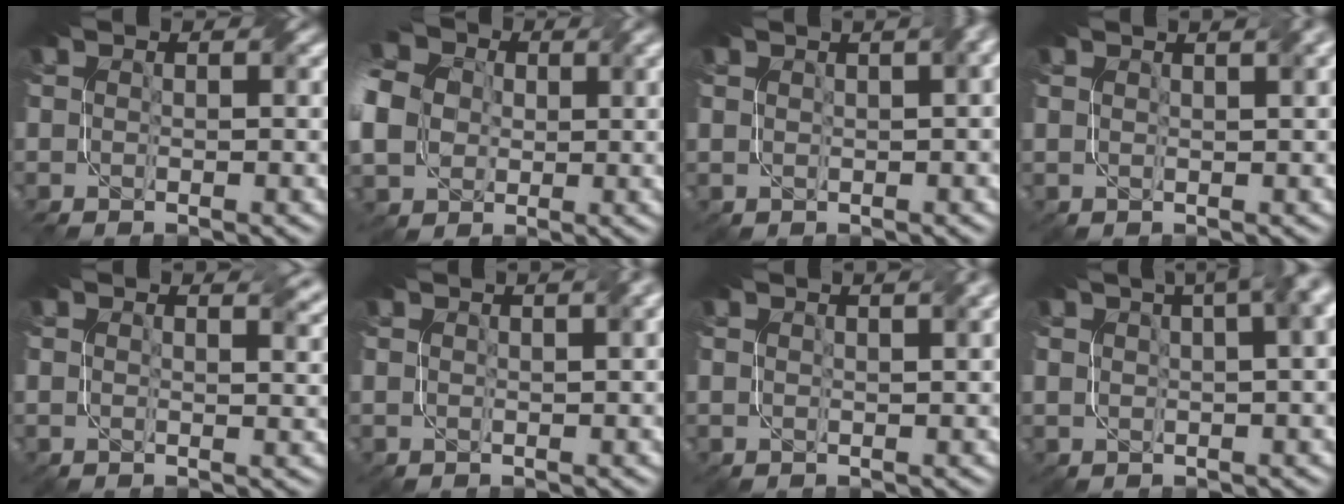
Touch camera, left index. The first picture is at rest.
{"total": 9.5, "force": [0.4, 8.0, 5.1], "torque": [-0.123, -0.003, 0.000]}
{"total": 5.1, "force": [2.1, 2.5, 3.9], "torque": [-0.031, 0.015, 0.025]}
{"total": 2.9, "force": [2.0, 1.1, 1.9], "torque": [-0.013, 0.013, 0.024]}
{"total": 2.5, "force": [2.3, 0.7, 0.6], "torque": [-0.011, -0.003, 0.033]}
{"total": 2.9, "force": [1.9, 1.0, 1.9], "torque": [-0.015, 0.013, 0.023]}
{"total": 2.6, "force": [1.9, 0.9, 1.5], "torque": [-0.008, 0.009, 0.022]}
{"total": 17.5, "force": [7.4, 9.8, 12.4], "torque": [-0.116, 0.074, 0.069]}